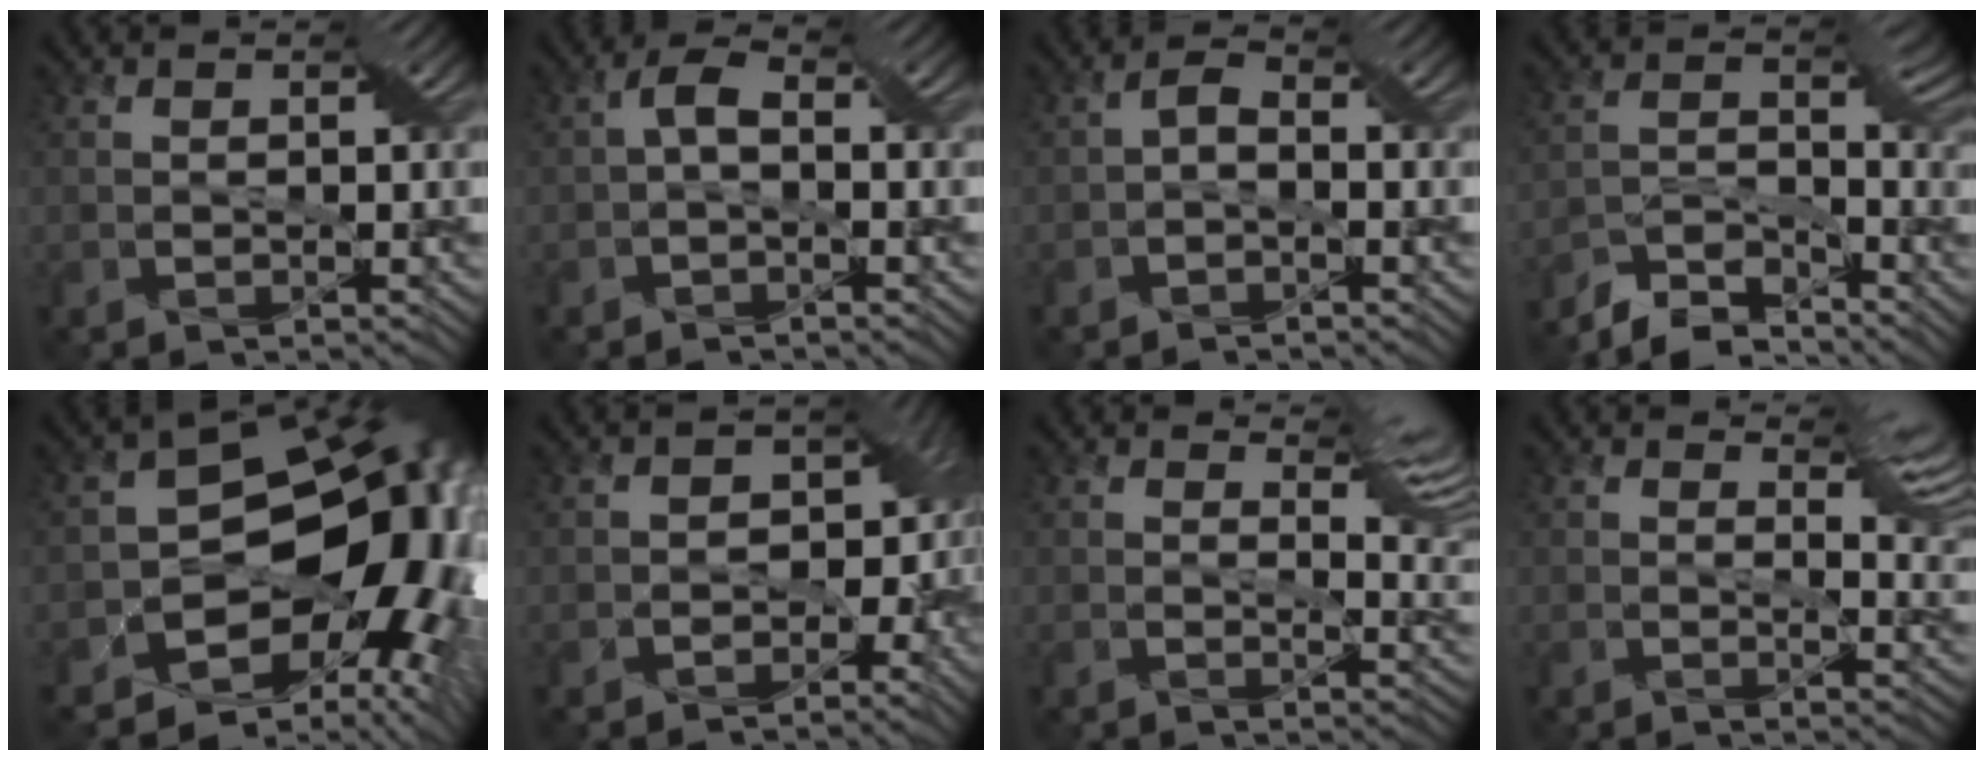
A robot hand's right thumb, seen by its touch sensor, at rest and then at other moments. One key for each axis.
{"total": 2.1, "fx": -0.4, "fy": 0.6, "fz": 2.0, "tx": -0.058, "ty": 0.008, "tz": -0.010}
{"total": 1.3, "fx": -0.8, "fy": 0.2, "fz": 0.9, "tx": -0.036, "ty": 0.004, "tz": -0.020}
{"total": 6.0, "fx": -5.6, "fy": 1.4, "fz": 1.9, "tx": -0.056, "ty": -0.007, "tz": -0.107}
{"total": 16.4, "fx": -3.8, "fy": 11.1, "fz": 11.4, "tx": -0.156, "ty": -0.041, "tz": -0.034}
{"total": 8.8, "fx": -0.5, "fy": 6.8, "fz": 5.6, "tx": -0.086, "ty": -0.017, "tz": -0.008}
{"total": 5.7, "fx": 3.5, "fy": 2.1, "fz": 4.0, "tx": -0.073, "ty": -0.014, "tz": 0.054}
{"total": 5.0, "fx": 3.0, "fy": 1.7, "fz": 3.6, "tx": -0.070, "ty": -0.013, "tz": 0.047}